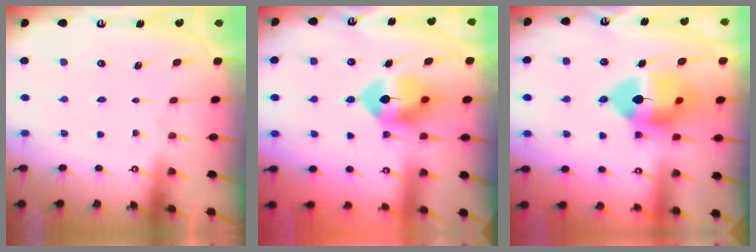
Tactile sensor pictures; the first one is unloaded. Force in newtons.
{"total": 9.2, "press": 9.1, "slide": 1.3}
{"total": 12.7, "press": 12.6, "slide": 1.7}